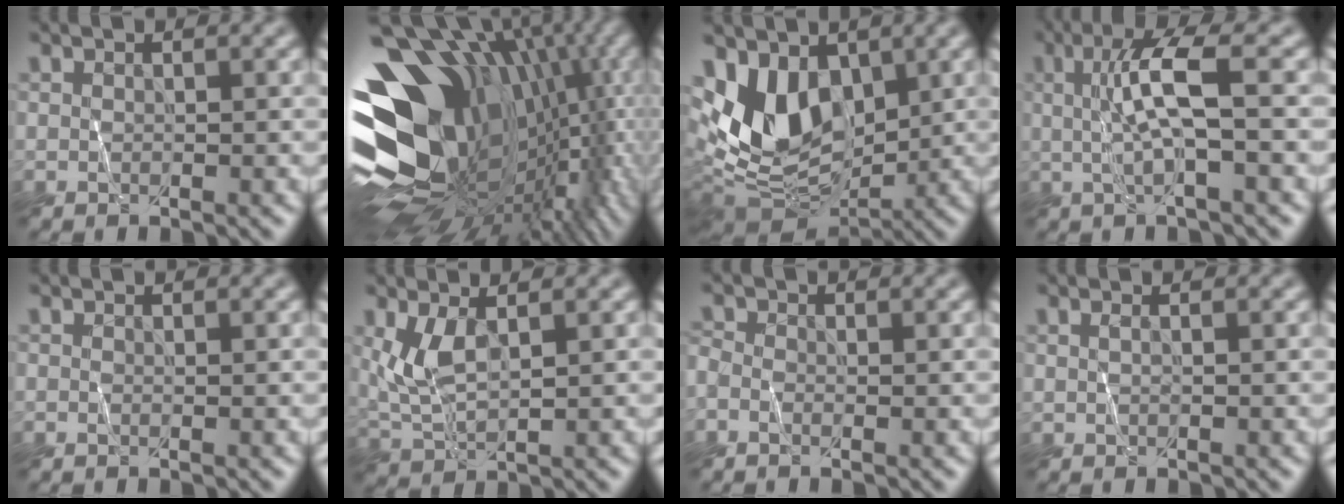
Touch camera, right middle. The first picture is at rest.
{"total": 17.7, "force": [0.5, 12.9, 12.2], "torque": [-0.220, -0.015, 0.045]}
{"total": 8.0, "force": [1.0, 5.5, 5.6], "torque": [-0.110, -0.010, 0.025]}
{"total": 4.5, "force": [0.1, 0.7, 4.4], "torque": [-0.089, 0.007, 0.013]}
{"total": 0.0}
{"total": 3.2, "force": [0.8, 1.5, 2.7], "torque": [-0.068, 0.000, 0.029]}
{"total": 1.1, "force": [-0.9, 0.5, 0.3], "torque": [-0.009, 0.001, -0.012]}
{"total": 0.0}